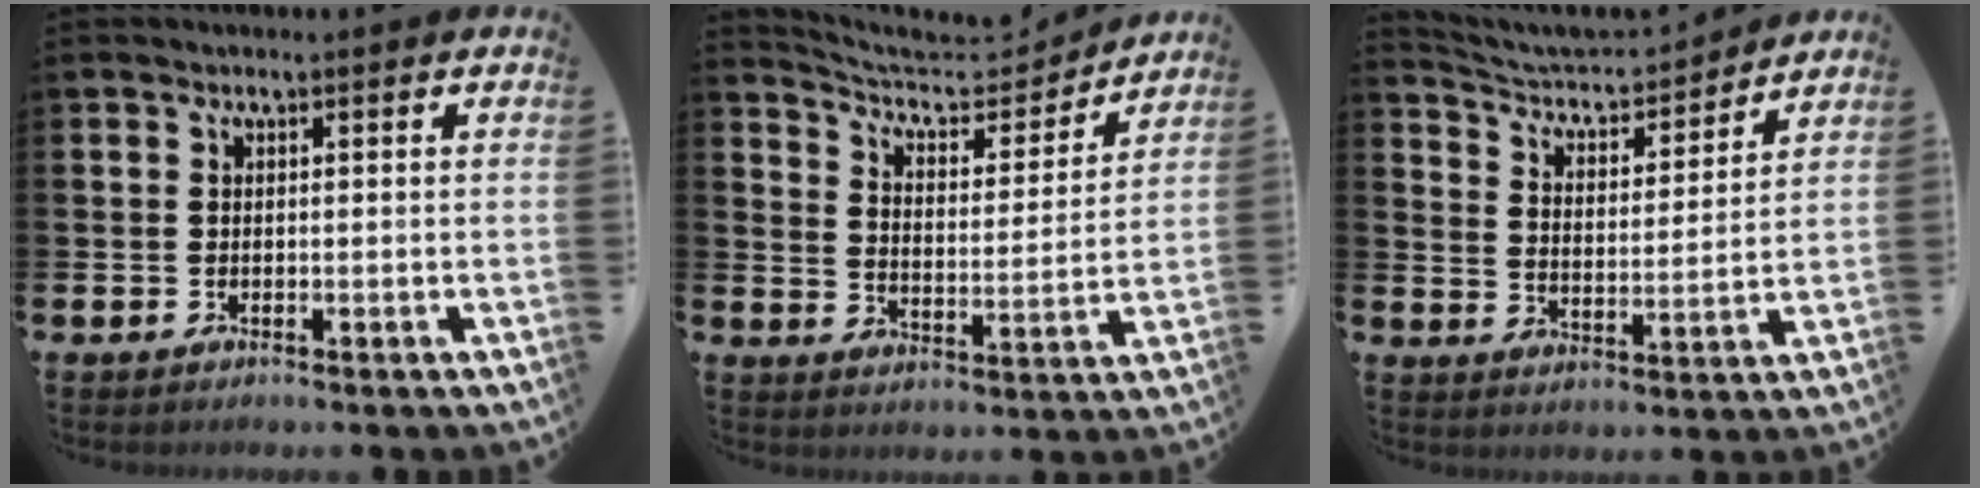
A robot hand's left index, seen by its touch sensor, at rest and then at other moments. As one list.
[{"total": 6.7, "force": [6.2, 1.8, 1.7], "torque": [-0.064, -0.046, 0.103]}, {"total": 5.4, "force": [5.2, 1.3, 1.0], "torque": [-0.055, -0.043, 0.084]}]